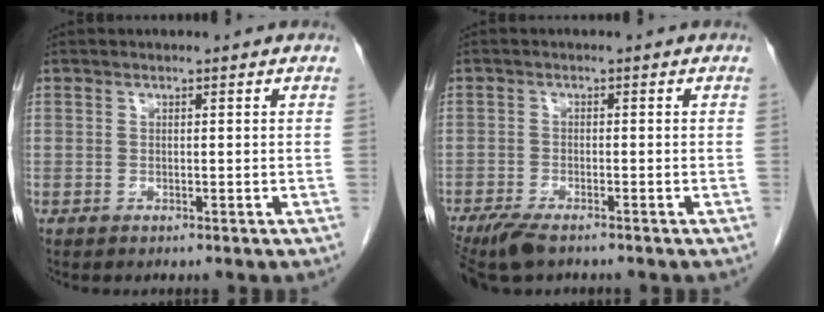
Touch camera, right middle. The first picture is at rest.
{"total": 5.9, "force": [-4.5, 1.5, 3.4], "torque": [-0.062, -0.014, -0.076]}